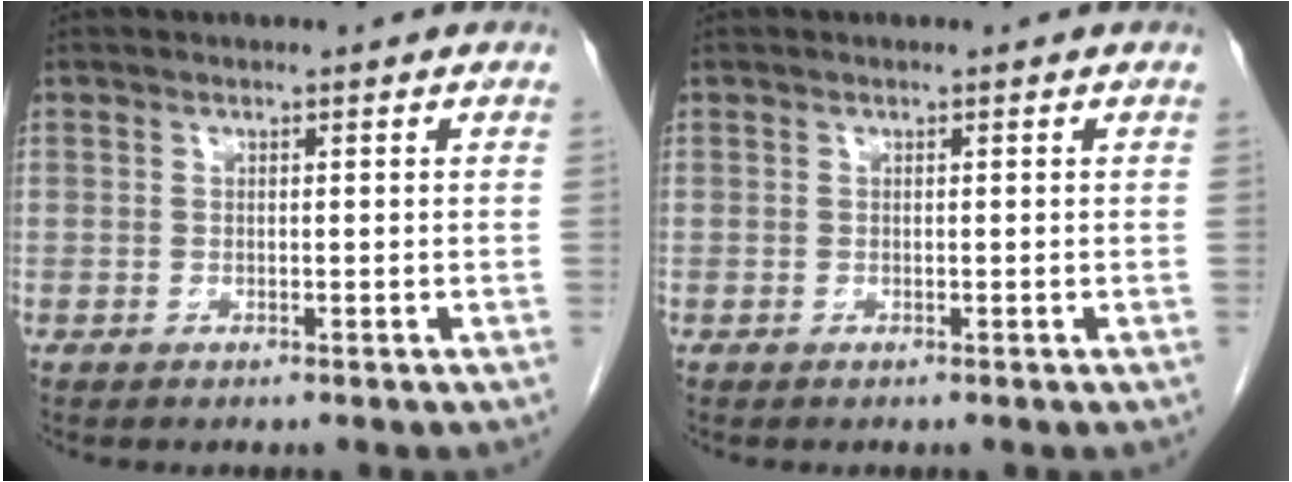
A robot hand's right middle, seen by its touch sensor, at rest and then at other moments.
{"total": 0.0}